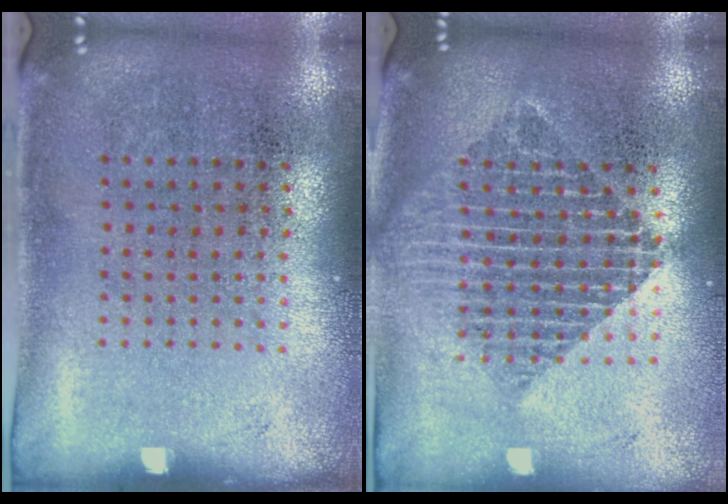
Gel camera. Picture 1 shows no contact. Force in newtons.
{"total": 2.0, "press": 1.6, "slide": 1.2}